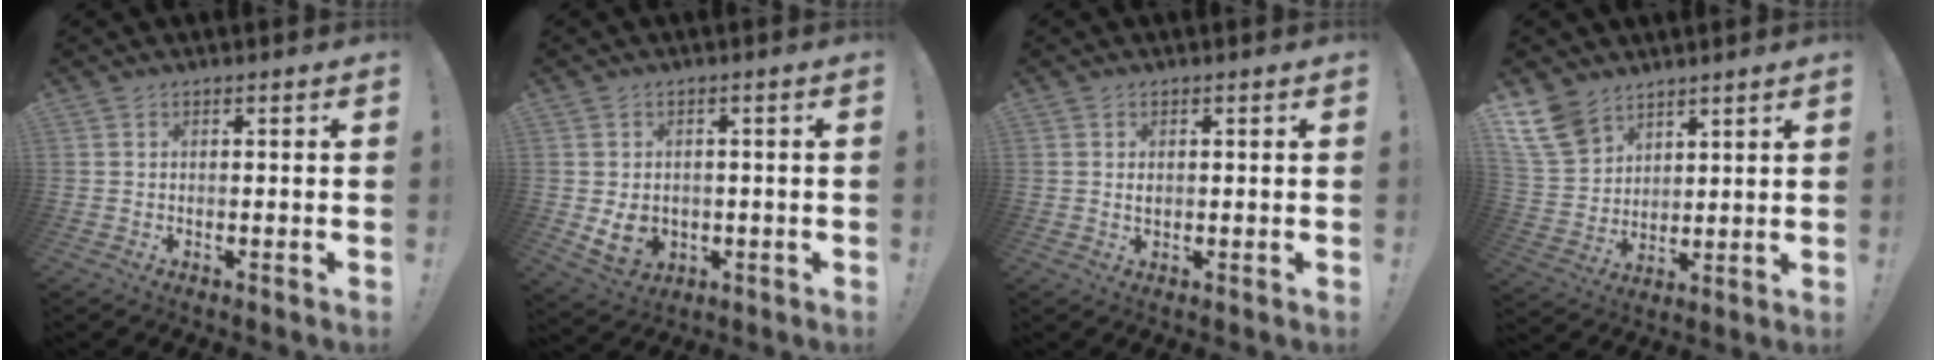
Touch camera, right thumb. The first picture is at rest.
{"total": 6.1, "force": [0.0, 5.1, 3.4], "torque": [-0.055, -0.005, 0.000]}
{"total": 1.1, "force": [0.3, 0.8, 0.6], "torque": [-0.007, 0.002, 0.004]}
{"total": 12.8, "force": [8.5, 8.3, 4.7], "torque": [-0.095, -0.047, 0.173]}